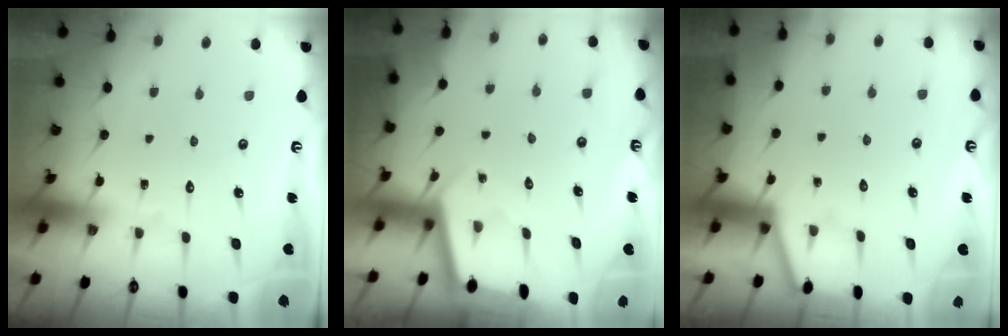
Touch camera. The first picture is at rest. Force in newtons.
{"total": 2.2, "press": 2.2, "slide": 0.2}
{"total": 2.3, "press": 2.3, "slide": 0.2}